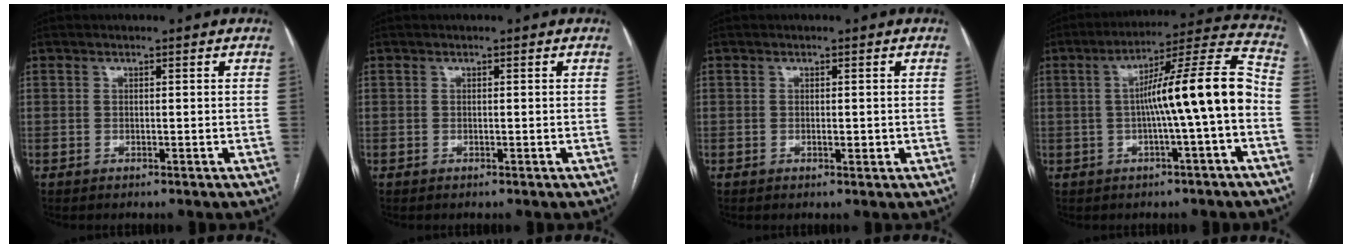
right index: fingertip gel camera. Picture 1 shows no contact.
{"total": 0.0}
{"total": 1.2, "force": [-0.2, 0.5, 1.1], "torque": [-0.016, 0.000, -0.002]}
{"total": 13.1, "force": [-1.6, -0.4, 13.0], "torque": [-0.198, 0.028, -0.029]}